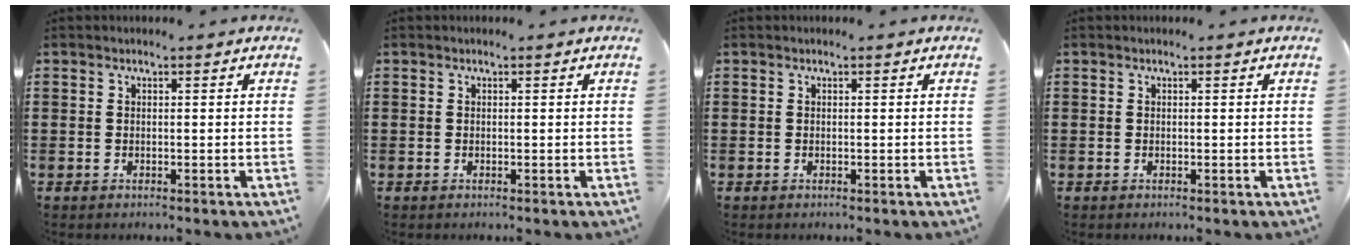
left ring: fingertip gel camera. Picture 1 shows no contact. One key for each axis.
{"total": 0.0}
{"total": 0.0}
{"total": 0.0}